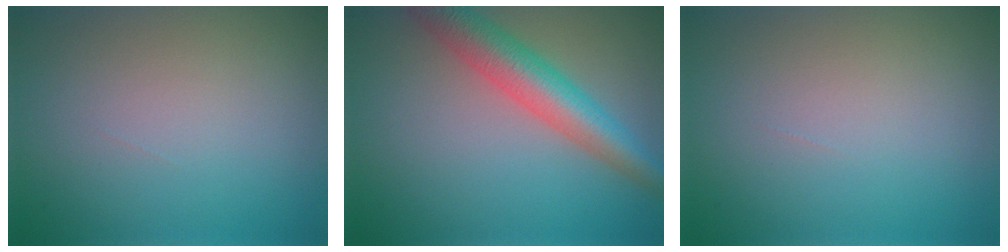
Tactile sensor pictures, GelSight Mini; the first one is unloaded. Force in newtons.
{"total": 6.1, "press": 6.1, "slide": 0.2}
{"total": 0.0}